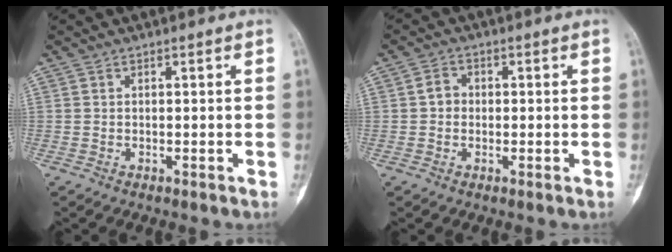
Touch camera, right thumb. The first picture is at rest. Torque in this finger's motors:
{"motor_torque": [-0.33, 0.30, 0.21, 0.24, -0.08]}